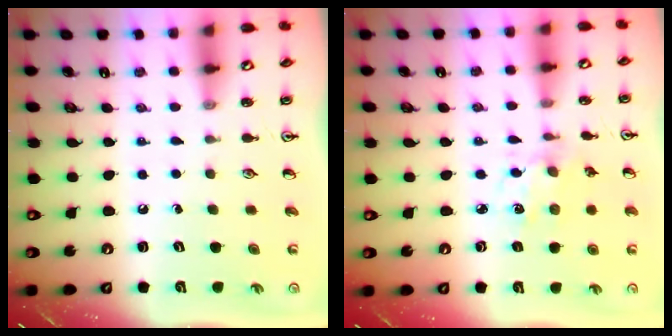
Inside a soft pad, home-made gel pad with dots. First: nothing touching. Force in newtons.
{"total": 2.7, "press": 2.6, "slide": 0.8}